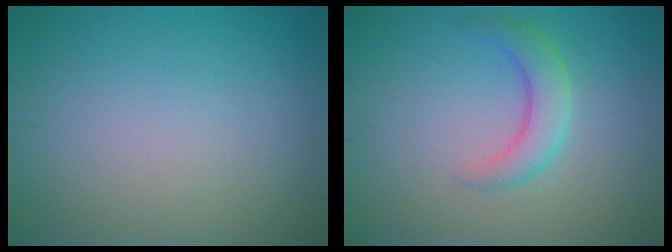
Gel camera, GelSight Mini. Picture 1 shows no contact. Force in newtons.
{"total": 2.9, "press": 2.9, "slide": 0.1}